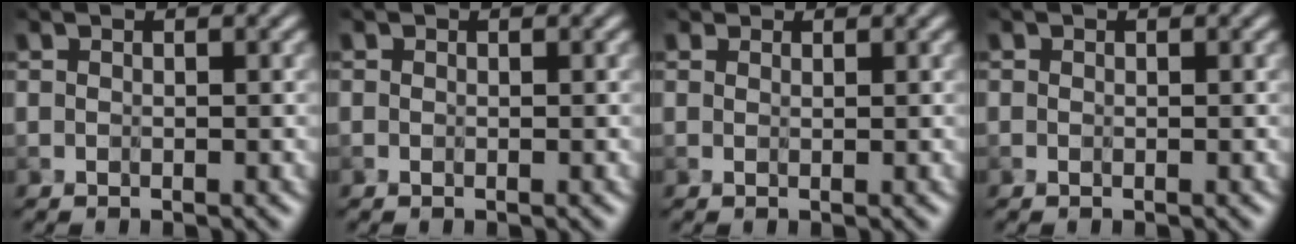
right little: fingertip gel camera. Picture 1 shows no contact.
{"total": 0.0}
{"total": 0.7, "force": [0.6, 0.3, 0.1], "torque": [0.001, -0.004, 0.005]}
{"total": 0.0}